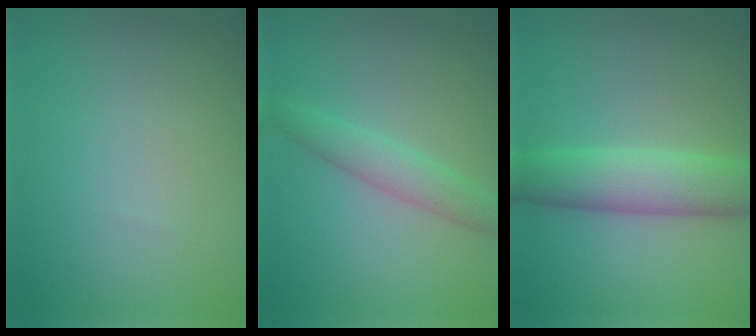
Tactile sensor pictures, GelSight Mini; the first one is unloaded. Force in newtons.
{"total": 2.7, "press": 2.7, "slide": 0.1}
{"total": 5.6, "press": 5.6, "slide": 0.1}